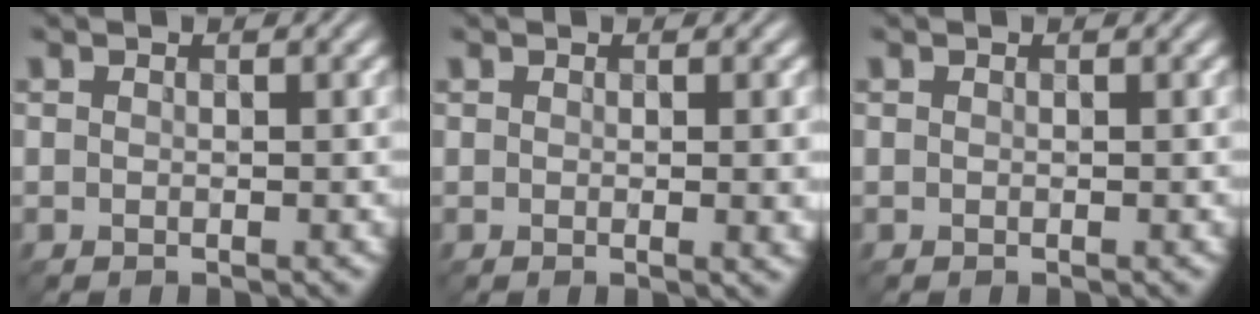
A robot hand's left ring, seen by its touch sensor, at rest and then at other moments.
{"total": 2.6, "force": [0.1, 0.7, 2.5], "torque": [-0.024, 0.000, 0.001]}
{"total": 0.0}